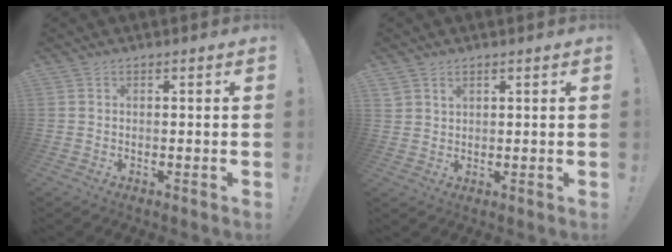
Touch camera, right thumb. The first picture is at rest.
{"total": 2.2, "force": [1.6, 1.4, 0.5], "torque": [-0.006, -0.011, 0.031]}